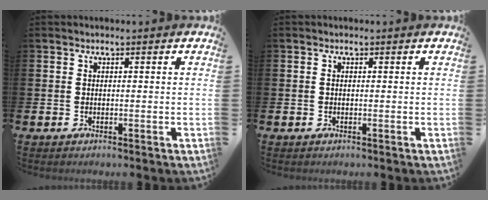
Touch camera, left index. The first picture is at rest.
{"total": 0.0}